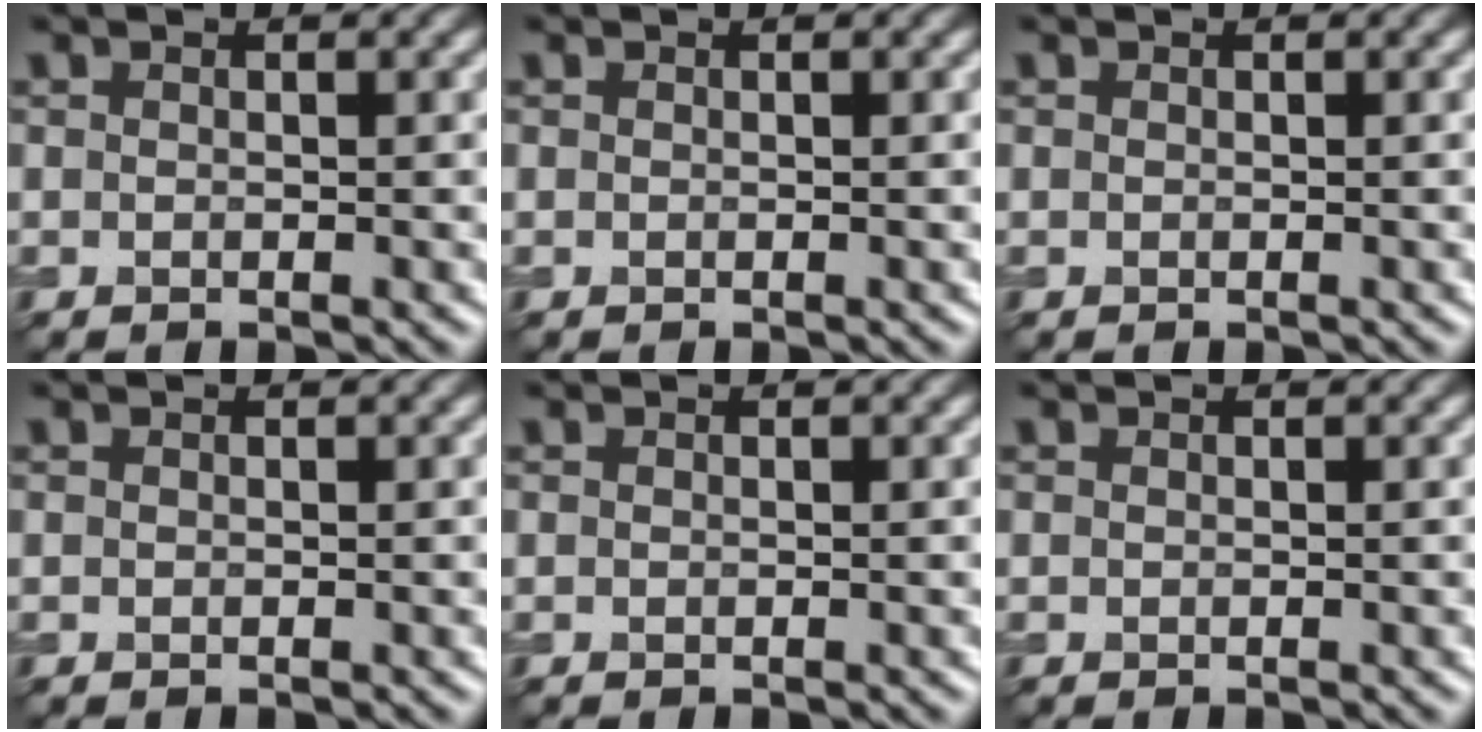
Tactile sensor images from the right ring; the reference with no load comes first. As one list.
[{"total": 0.0}, {"total": 0.0}, {"total": 0.0}, {"total": 0.0}, {"total": 0.0}]